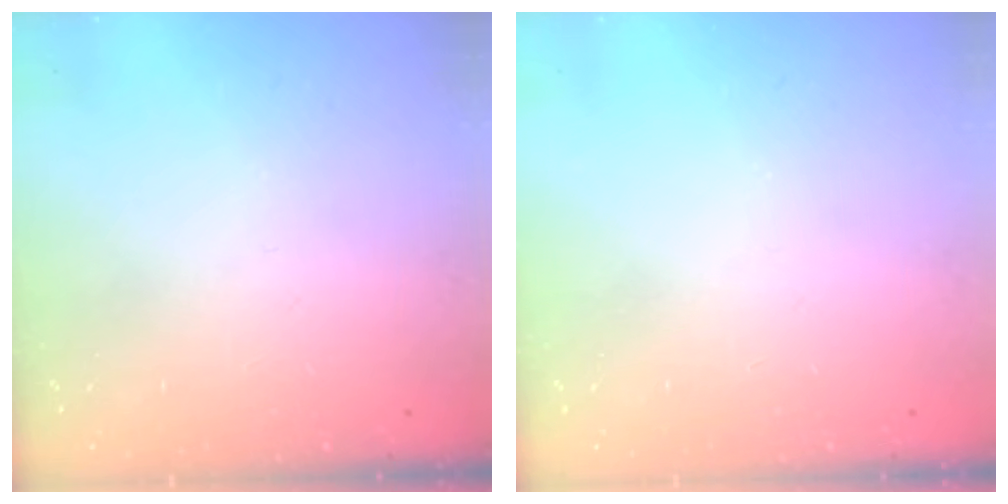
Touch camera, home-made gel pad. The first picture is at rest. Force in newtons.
{"total": 0.0}